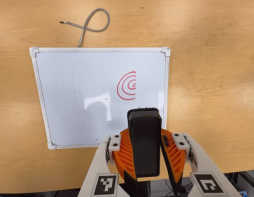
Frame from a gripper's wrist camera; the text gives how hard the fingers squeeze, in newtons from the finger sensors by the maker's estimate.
{"total": 11.0, "left": 10.6, "right": 11.4}